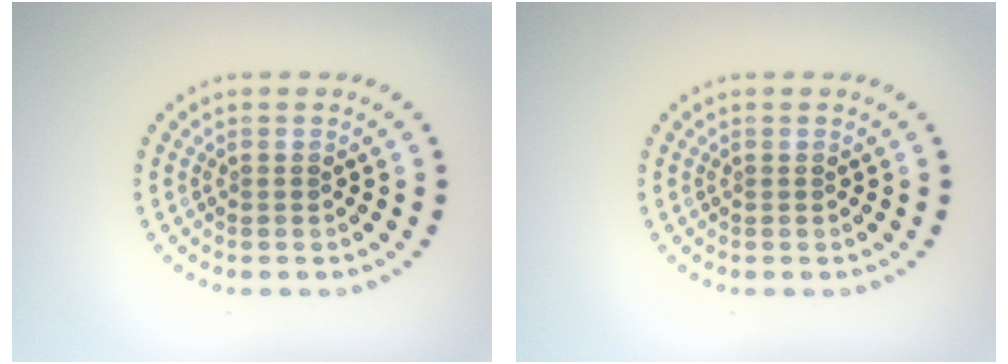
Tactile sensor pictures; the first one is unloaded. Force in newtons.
{"total": 0.0}